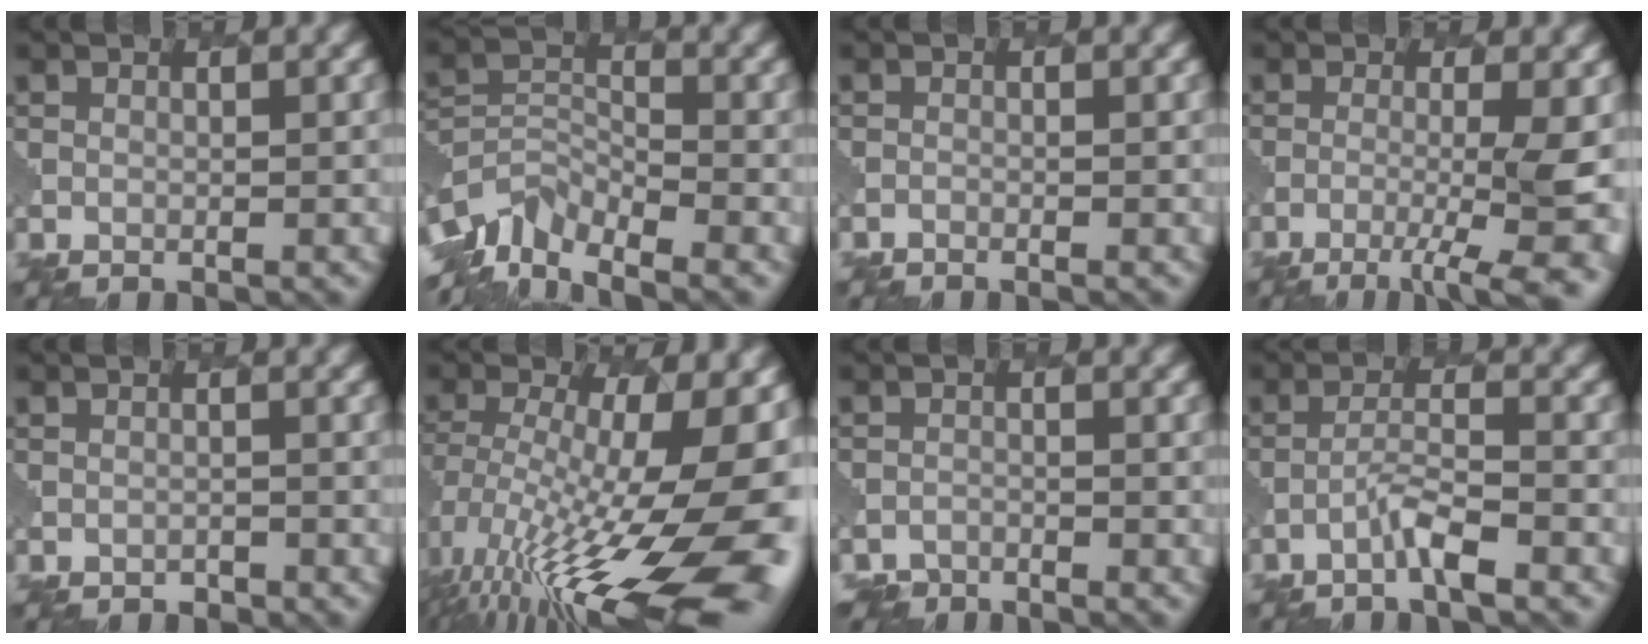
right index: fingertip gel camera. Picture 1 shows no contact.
{"total": 5.7, "force": [-4.5, 2.7, 2.3], "torque": [-0.040, -0.011, -0.100]}
{"total": 1.0, "force": [-1.0, 0.1, 0.2], "torque": [-0.005, 0.004, -0.023]}
{"total": 7.0, "force": [-2.9, 1.6, 6.2], "torque": [-0.093, -0.004, -0.046]}
{"total": 0.7, "force": [-0.6, 0.1, -0.4], "torque": [0.006, -0.002, -0.012]}
{"total": 18.0, "force": [-5.2, 7.0, 15.8], "torque": [-0.265, -0.022, -0.072]}
{"total": 2.2, "force": [-2.1, 0.1, -0.7], "torque": [0.001, -0.001, -0.036]}
{"total": 2.4, "force": [-1.7, 0.0, 1.7], "torque": [-0.039, 0.010, -0.044]}